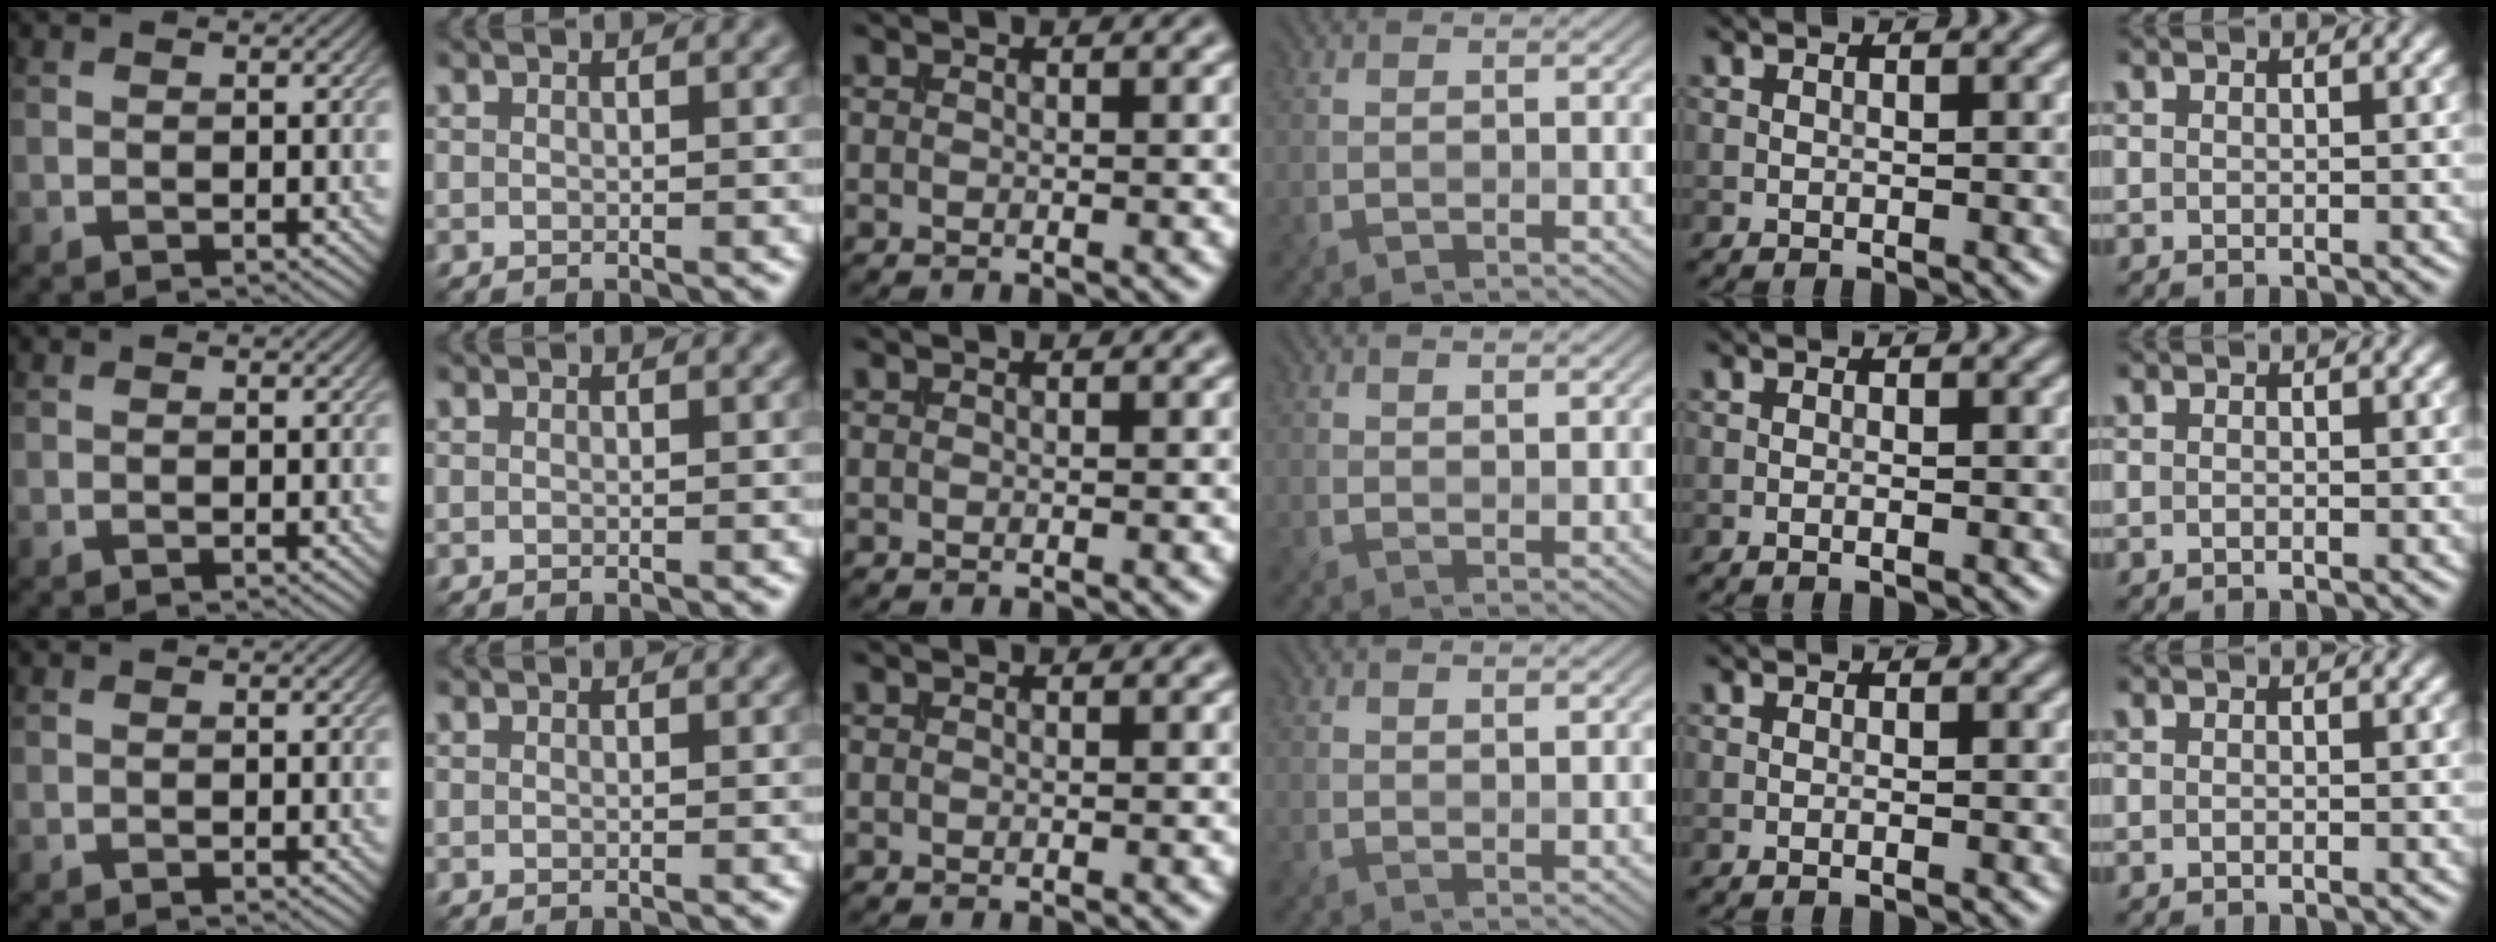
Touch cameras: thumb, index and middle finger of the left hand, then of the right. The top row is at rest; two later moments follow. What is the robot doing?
{"motion": "insert", "object": "bucket"}